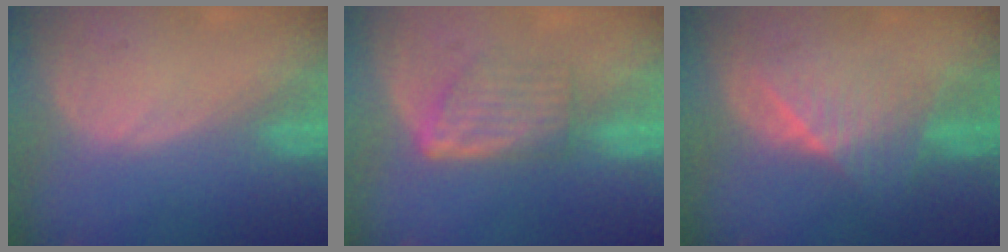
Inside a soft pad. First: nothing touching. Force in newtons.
{"total": 5.9, "press": 5.3, "slide": 2.6}
{"total": 6.2, "press": 5.8, "slide": 2.1}